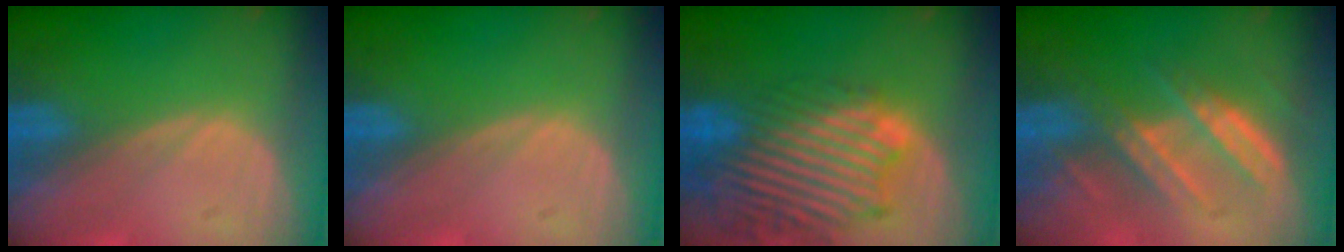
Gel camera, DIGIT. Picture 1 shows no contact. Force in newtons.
{"total": 0.0}
{"total": 13.7, "press": 11.7, "slide": 7.0}
{"total": 6.5, "press": 6.4, "slide": 1.1}